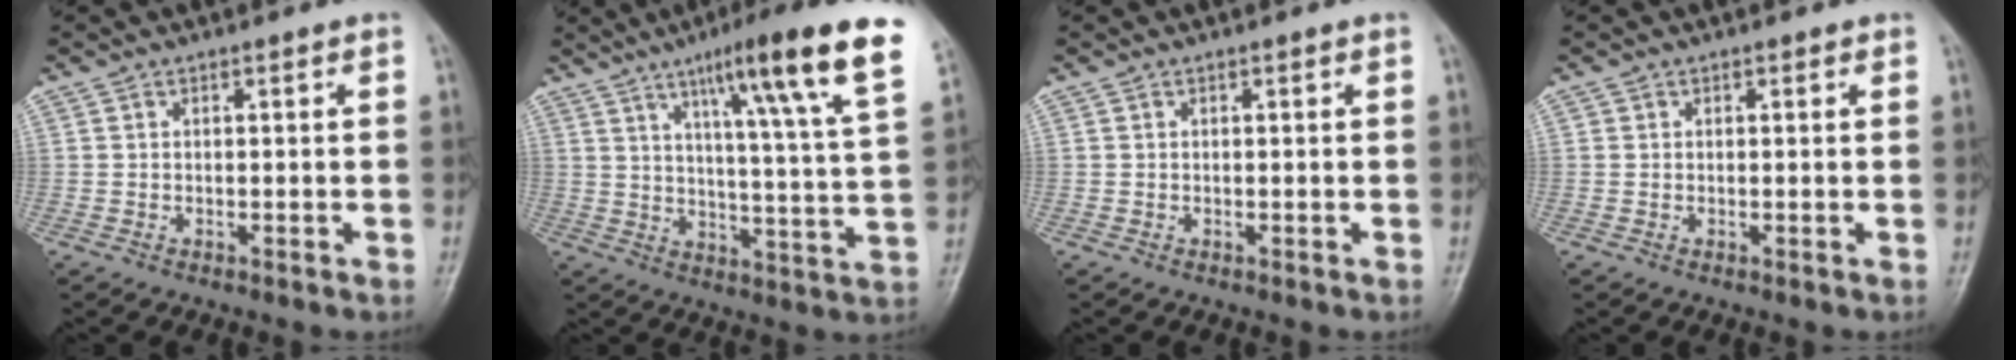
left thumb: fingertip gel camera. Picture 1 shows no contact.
{"total": 19.3, "force": [11.1, 1.5, 15.7], "torque": [-0.211, -0.042, 0.152]}
{"total": 0.0}
{"total": 0.7, "force": [0.3, 0.6, 0.0], "torque": [0.016, 0.000, 0.004]}